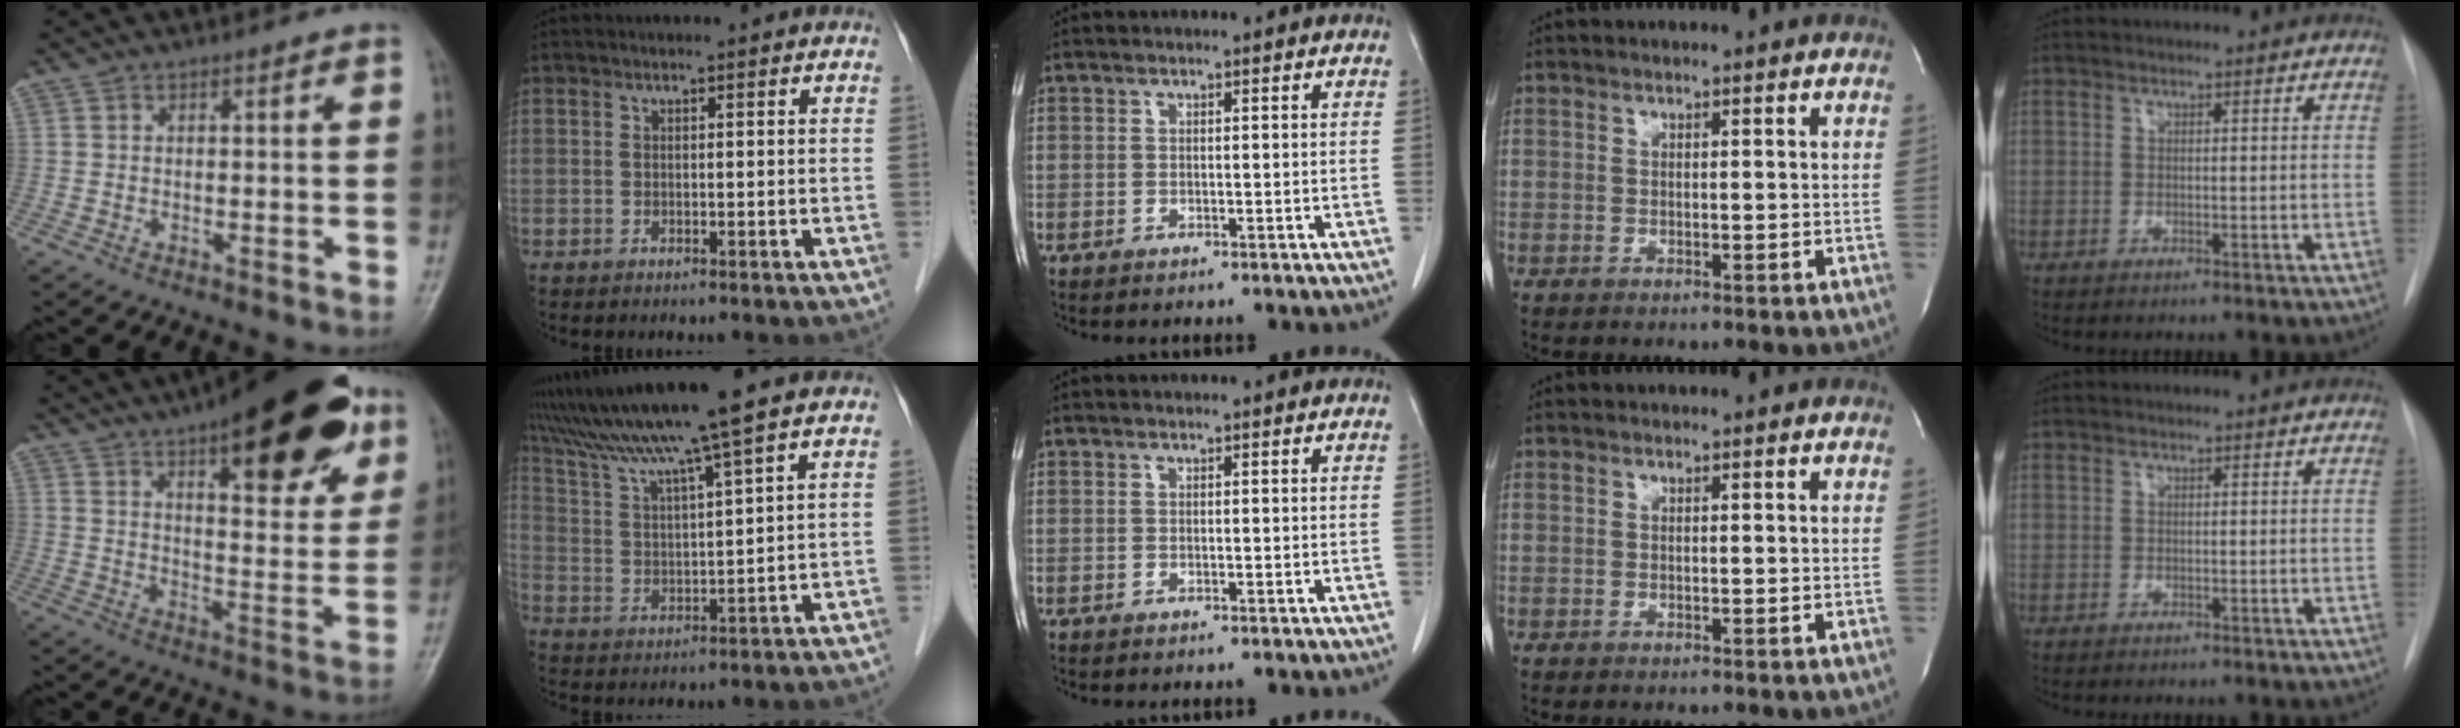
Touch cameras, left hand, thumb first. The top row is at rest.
{"thumb": {"total": 25.0, "force": [14.2, 8.8, 18.6], "torque": [-0.225, -0.034, 0.203]}, "index": {"total": 13.5, "force": [10.8, -2.2, 7.7], "torque": [-0.141, 0.013, 0.190]}}